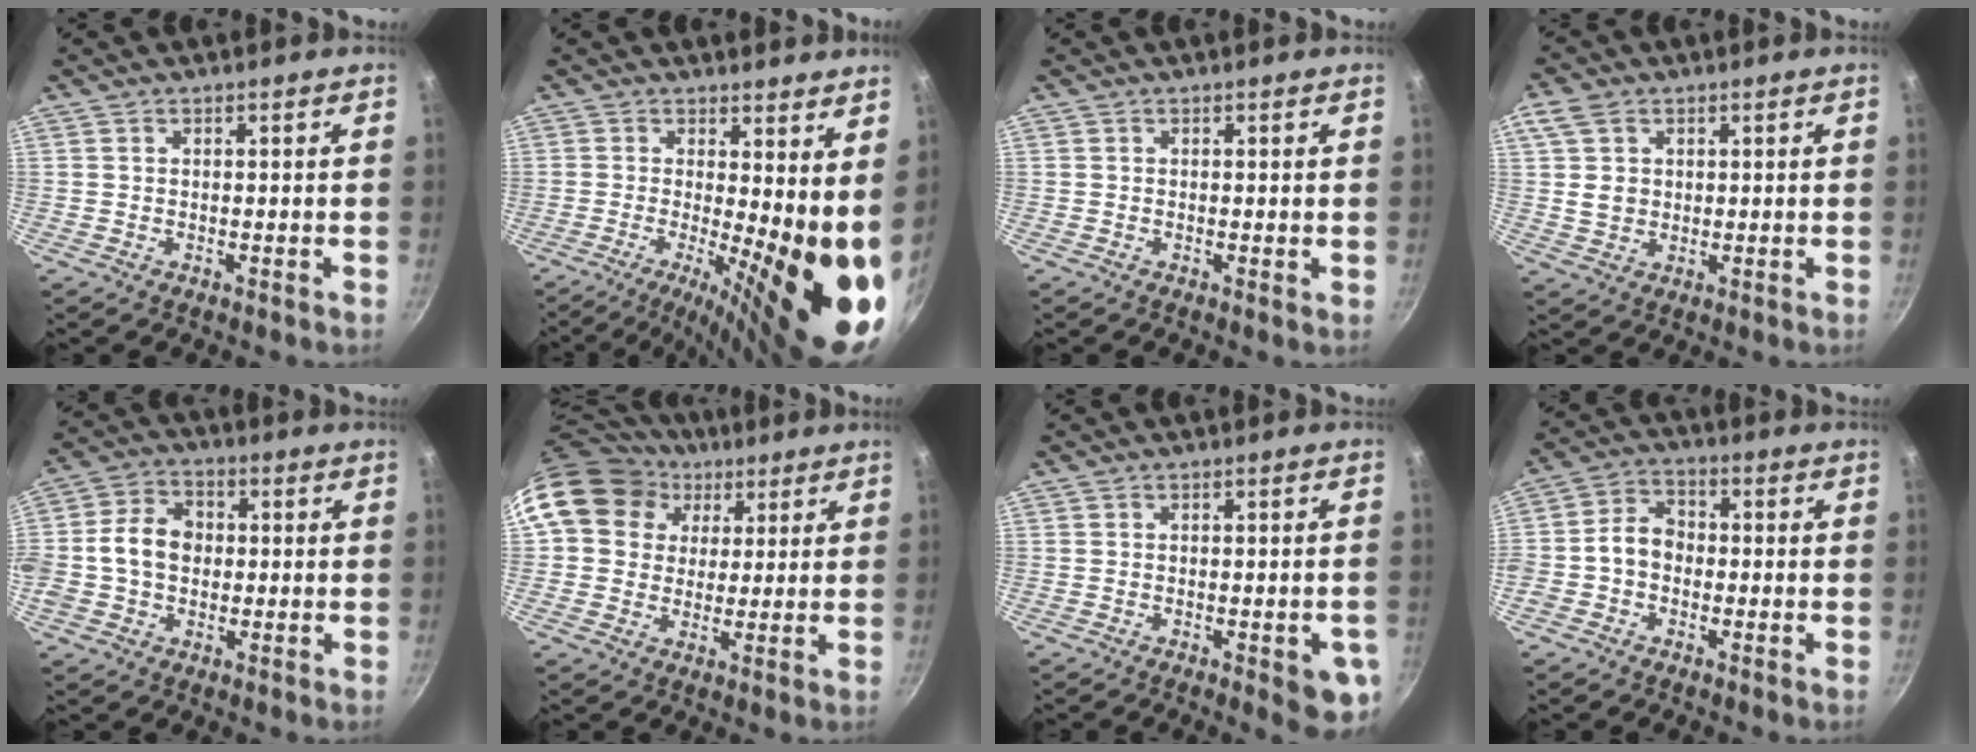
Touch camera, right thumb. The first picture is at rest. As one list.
[{"total": 15.1, "force": [-0.6, 4.4, 14.4], "torque": [-0.177, -0.026, -0.007]}, {"total": 0.0}, {"total": 6.2, "force": [1.8, 4.9, 3.2], "torque": [-0.045, -0.005, 0.030]}, {"total": 10.1, "force": [-0.3, 7.7, 6.5], "torque": [-0.099, 0.023, -0.021]}, {"total": 15.8, "force": [6.1, 13.1, 6.3], "torque": [-0.099, 0.013, 0.100]}, {"total": 7.6, "force": [-2.7, 2.5, 6.7], "torque": [-0.058, 0.006, -0.031]}, {"total": 6.3, "force": [-1.5, 4.9, 3.7], "torque": [-0.044, 0.025, -0.043]}]